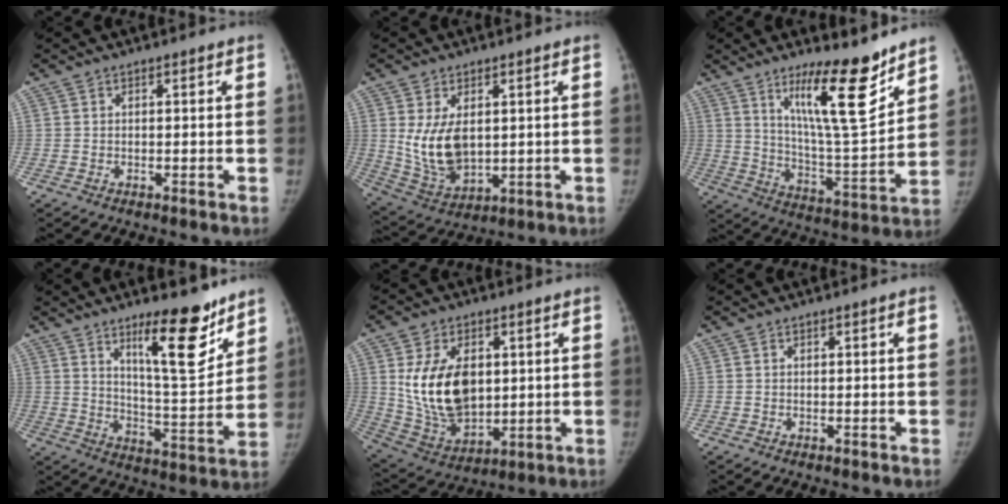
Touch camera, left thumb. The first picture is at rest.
{"total": 10.6, "force": [1.8, 6.4, 8.2], "torque": [-0.138, -0.019, 0.055]}
{"total": 17.1, "force": [11.3, 3.1, 12.4], "torque": [-0.173, -0.090, 0.196]}
{"total": 15.3, "force": [10.1, 3.8, 10.8], "torque": [-0.128, -0.086, 0.167]}
{"total": 16.6, "force": [2.9, 10.7, 12.4], "torque": [-0.189, -0.021, 0.072]}
{"total": 0.8, "force": [0.3, 0.1, 0.7], "torque": [-0.010, 0.001, 0.006]}